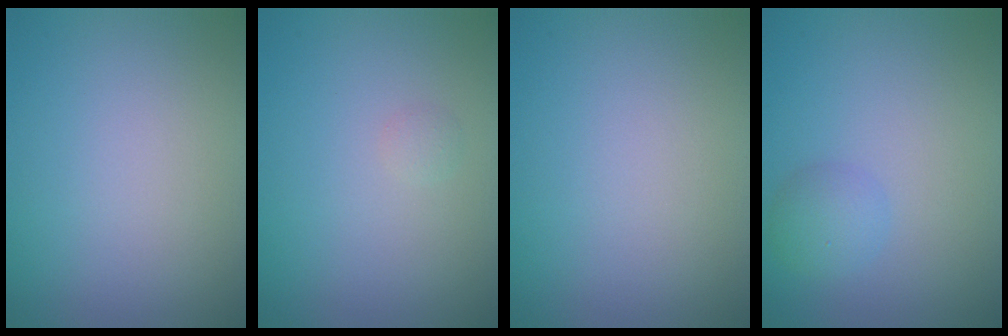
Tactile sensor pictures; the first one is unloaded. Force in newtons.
{"total": 0.6, "press": 0.6, "slide": 0.0}
{"total": 0.0}
{"total": 1.8, "press": 1.8, "slide": 0.1}